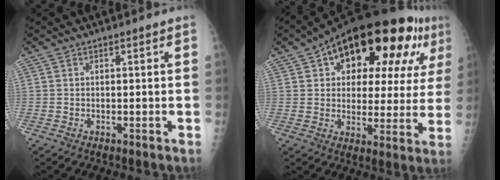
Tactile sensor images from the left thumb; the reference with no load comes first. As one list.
[{"total": 25.3, "force": [12.0, 12.2, 18.6], "torque": [-0.225, 0.008, 0.171]}]